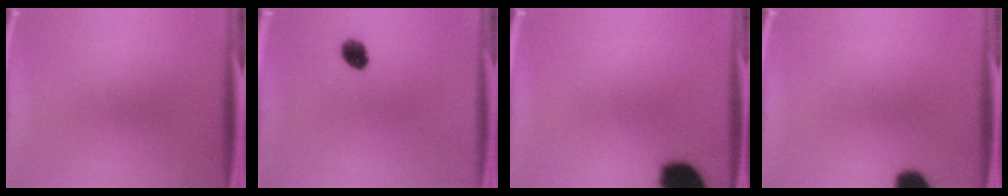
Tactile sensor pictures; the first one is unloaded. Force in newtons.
{"total": 4.2}
{"total": 13.2}
{"total": 7.4}